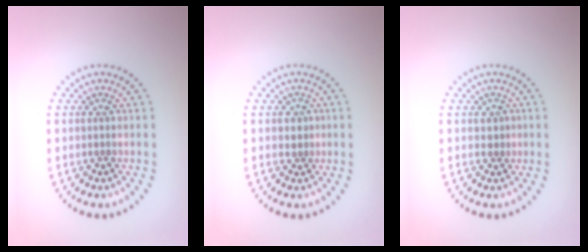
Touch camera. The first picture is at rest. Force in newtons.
{"total": 1.2, "press": 1.1, "slide": 0.5}
{"total": 0.9, "press": 0.9, "slide": 0.3}